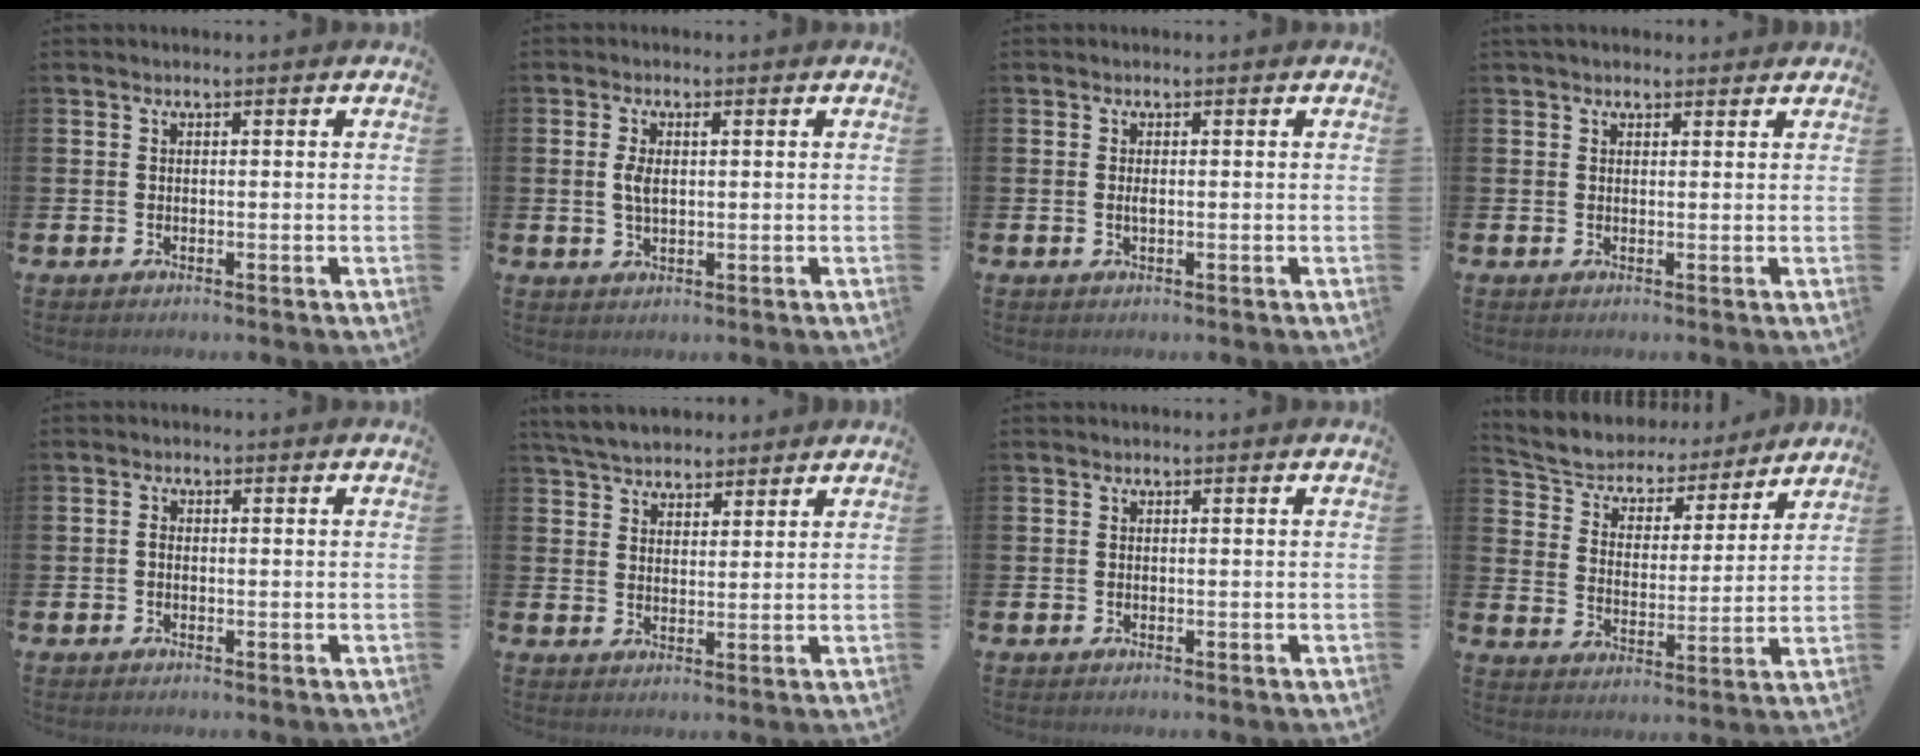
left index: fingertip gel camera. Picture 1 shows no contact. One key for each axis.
{"total": 2.3, "fx": 0.6, "fy": 1.1, "fz": 2.0, "tx": -0.033, "ty": 0.003, "tz": 0.007}
{"total": 0.8, "fx": 0.0, "fy": 0.3, "fz": 0.8, "tx": -0.013, "ty": -0.001, "tz": -0.001}
{"total": 1.8, "fx": 1.6, "fy": 0.7, "fz": 0.3, "tx": 0.001, "ty": 0.000, "tz": 0.028}
{"total": 1.0, "fx": -0.3, "fy": 0.7, "fz": 0.7, "tx": -0.010, "ty": 0.002, "tz": -0.008}
{"total": 5.3, "fx": 5.0, "fy": 1.5, "fz": 0.7, "tx": -0.036, "ty": -0.013, "tz": 0.094}
{"total": 0.0}
{"total": 6.3, "fx": 5.8, "fy": 2.4, "fz": 0.7, "tx": -0.053, "ty": -0.043, "tz": 0.099}